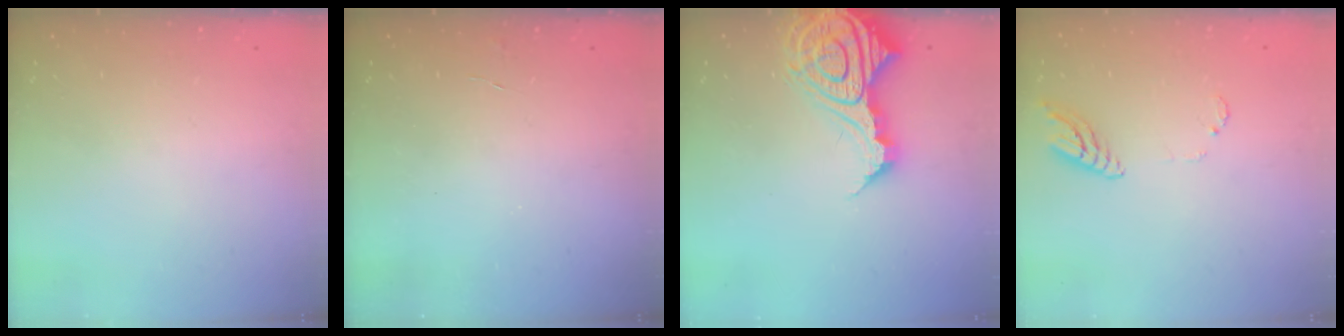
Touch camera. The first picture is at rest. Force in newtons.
{"total": 2.8, "press": 2.8, "slide": 0.3}
{"total": 20.1, "press": 19.9, "slide": 2.7}
{"total": 8.8, "press": 8.8, "slide": 0.9}